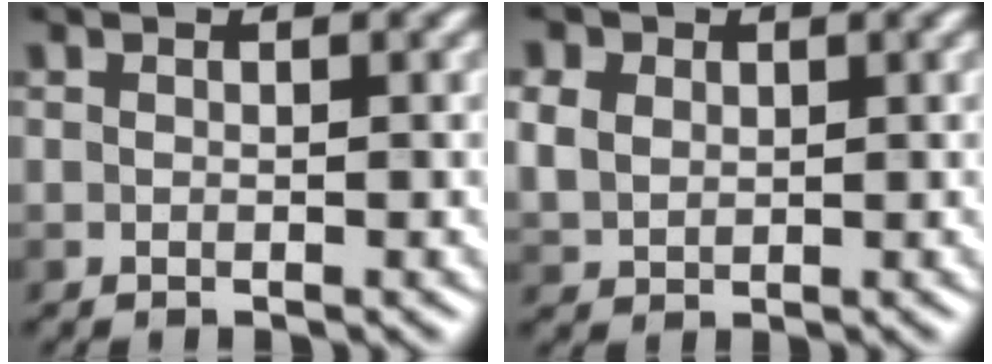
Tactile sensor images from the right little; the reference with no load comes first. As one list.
[{"total": 4.3, "force": [1.9, 3.2, 2.3], "torque": [-0.075, 0.014, 0.032]}]